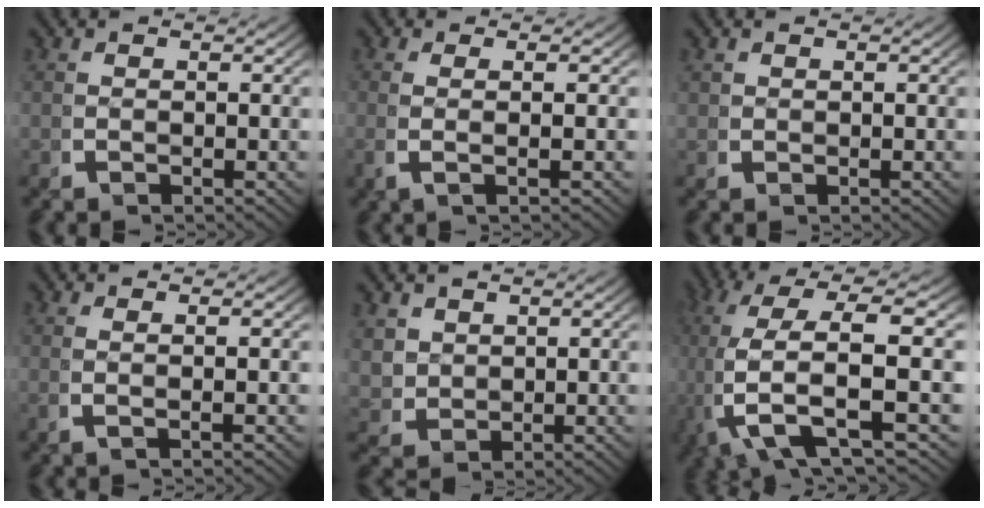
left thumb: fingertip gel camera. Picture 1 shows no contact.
{"total": 2.1, "force": [0.0, -0.6, 2.0], "torque": [-0.048, 0.000, -0.001]}
{"total": 0.6, "force": [0.4, 0.5, 0.1], "torque": [-0.001, -0.002, 0.010]}
{"total": 1.3, "force": [0.0, -0.8, 1.0], "torque": [-0.026, 0.003, -0.002]}
{"total": 3.3, "force": [0.8, 2.8, 1.6], "torque": [-0.050, -0.026, 0.028]}
{"total": 10.9, "force": [0.5, 4.7, 9.8], "torque": [-0.227, -0.021, 0.015]}